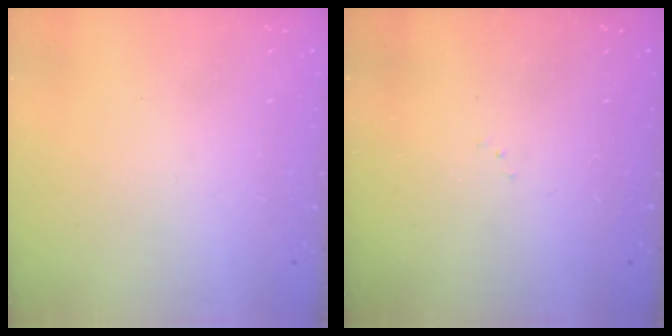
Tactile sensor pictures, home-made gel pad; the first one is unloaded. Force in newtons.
{"total": 6.4, "press": 6.4, "slide": 0.6}